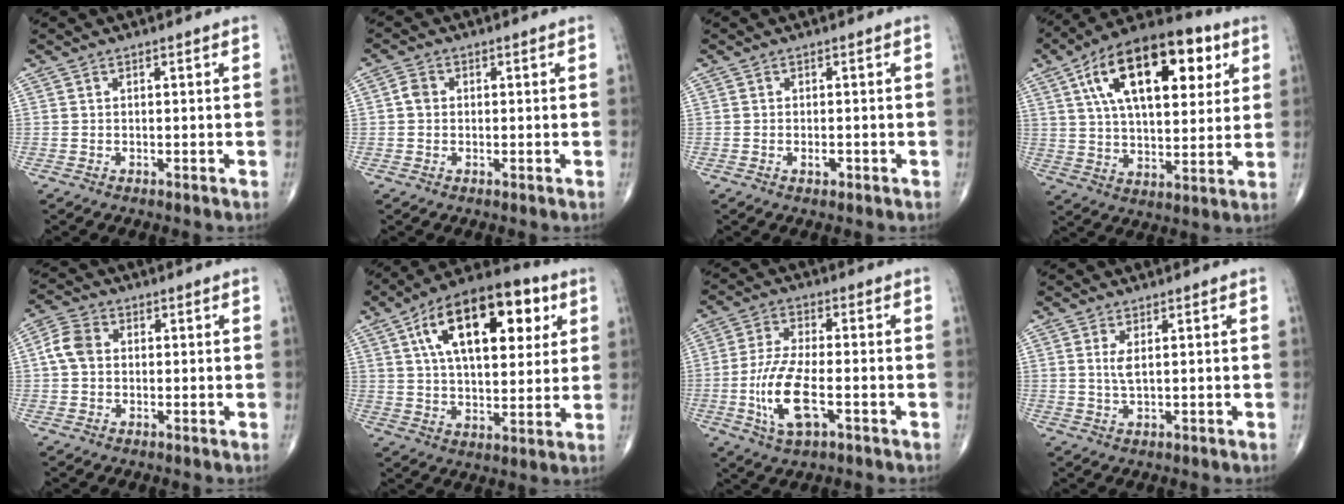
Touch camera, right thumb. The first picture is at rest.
{"total": 2.2, "force": [0.1, 1.8, 1.2], "torque": [-0.021, 0.005, -0.001]}
{"total": 1.2, "force": [-0.4, 0.6, 1.0], "torque": [-0.016, -0.001, -0.007]}
{"total": 23.4, "force": [8.6, 11.5, 18.5], "torque": [-0.280, -0.001, 0.136]}
{"total": 5.2, "force": [0.4, 3.9, 3.3], "torque": [-0.069, 0.015, 0.002]}
{"total": 22.0, "force": [7.9, 10.8, 17.5], "torque": [-0.253, -0.001, 0.121]}
{"total": 11.1, "force": [-3.0, 4.2, 9.8], "torque": [-0.210, 0.007, -0.056]}
{"total": 2.5, "force": [0.7, 0.6, 2.3], "torque": [-0.054, -0.007, 0.021]}